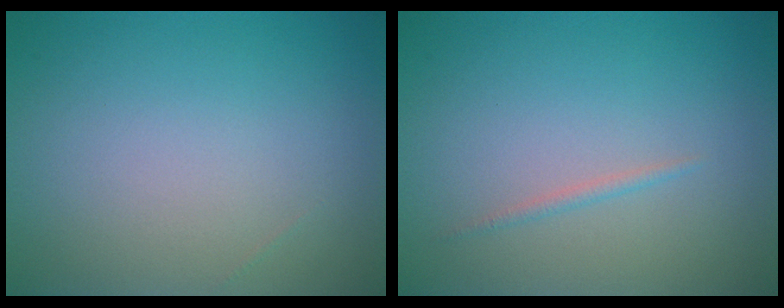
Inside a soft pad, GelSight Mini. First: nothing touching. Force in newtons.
{"total": 0.6, "press": 0.6, "slide": 0.0}